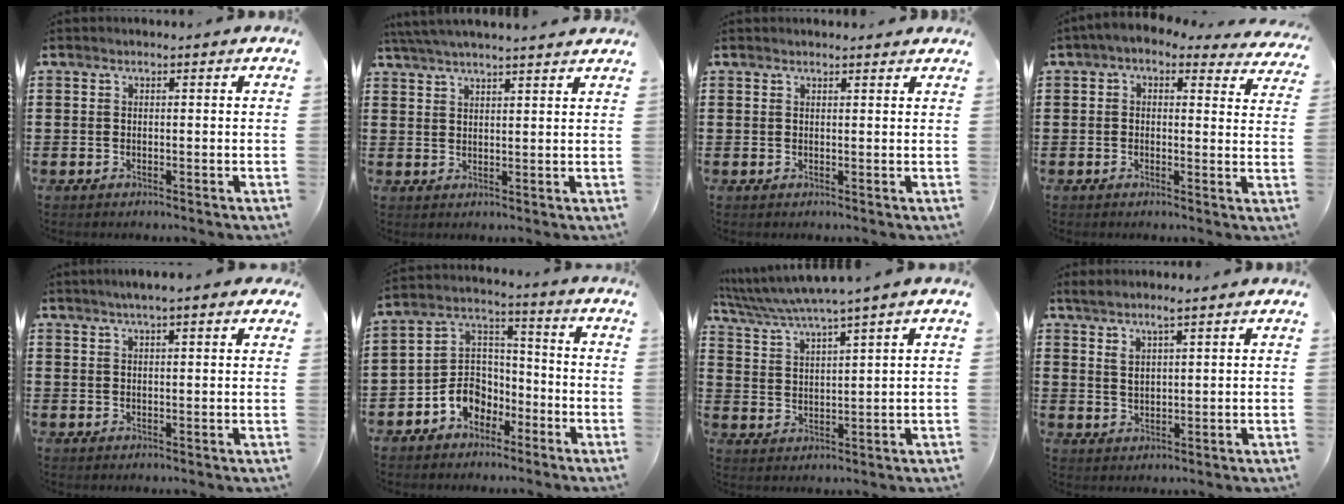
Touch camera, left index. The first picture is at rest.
{"total": 3.6, "force": [3.4, -0.5, 1.0], "torque": [-0.031, -0.007, 0.062]}
{"total": 1.2, "force": [1.1, 0.1, 0.3], "torque": [-0.008, 0.001, 0.022]}
{"total": 2.3, "force": [1.4, 1.1, 1.5], "torque": [-0.036, -0.005, 0.021]}
{"total": 2.7, "force": [1.9, 0.3, 1.8], "torque": [-0.041, 0.007, 0.034]}
{"total": 7.0, "force": [-4.2, 5.5, 1.5], "torque": [-0.047, 0.016, -0.083]}
{"total": 4.1, "force": [3.6, -0.7, 1.8], "torque": [-0.049, -0.024, 0.057]}
{"total": 2.8, "force": [1.9, 0.5, 1.9], "torque": [-0.041, 0.003, 0.034]}